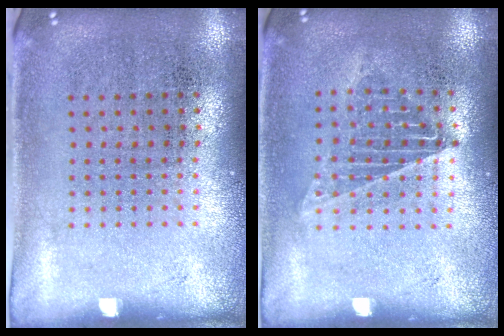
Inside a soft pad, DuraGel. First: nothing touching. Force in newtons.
{"total": 1.0, "press": 1.0, "slide": 0.2}